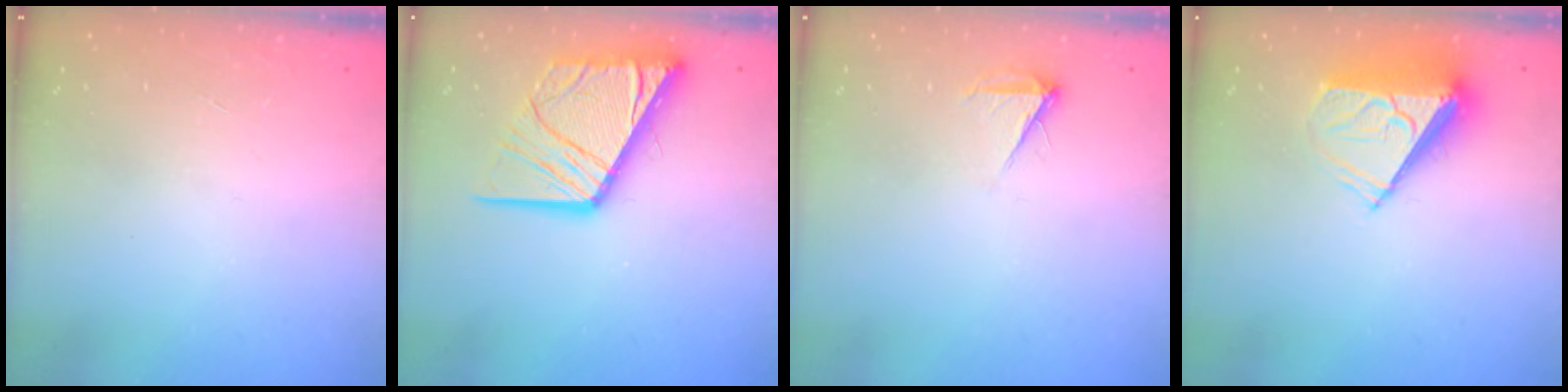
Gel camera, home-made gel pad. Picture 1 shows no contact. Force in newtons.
{"total": 15.7, "press": 15.6, "slide": 1.9}
{"total": 3.9, "press": 3.8, "slide": 0.6}
{"total": 7.9, "press": 7.9, "slide": 0.9}